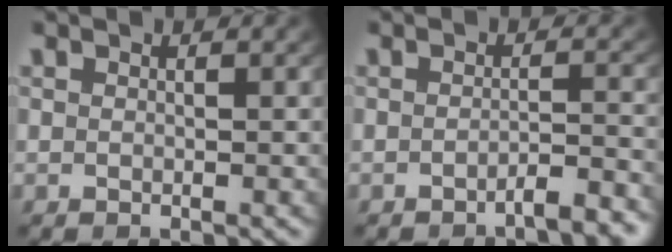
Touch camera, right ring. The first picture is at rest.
{"total": 2.2, "force": [-1.9, 0.0, 1.1], "torque": [-0.012, -0.003, -0.034]}